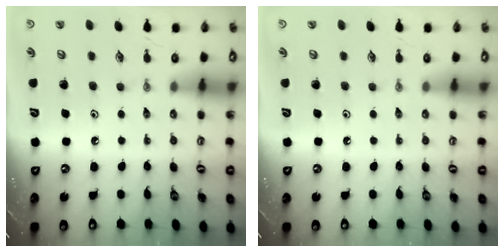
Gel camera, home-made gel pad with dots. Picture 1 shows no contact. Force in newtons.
{"total": 0.0}